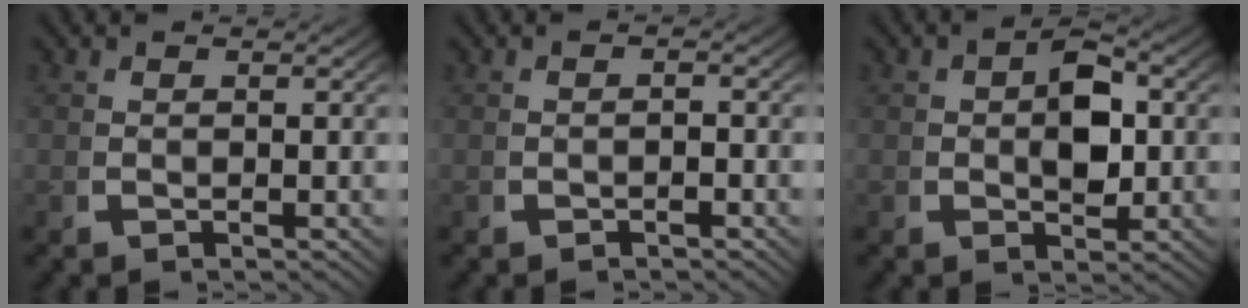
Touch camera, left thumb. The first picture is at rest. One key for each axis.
{"total": 0.7, "fx": -0.7, "fy": 0.3, "fz": 0.1, "tx": 0.005, "ty": 0.002, "tz": -0.015}
{"total": 4.3, "fx": 0.1, "fy": 2.8, "fz": 3.2, "tx": -0.043, "ty": -0.010, "tz": 0.005}